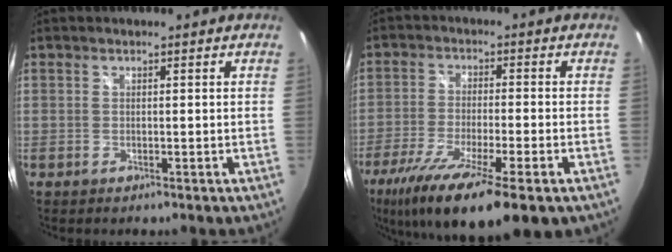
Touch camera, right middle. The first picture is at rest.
{"total": 17.2, "force": [-10.4, 3.2, 13.2], "torque": [-0.255, -0.063, -0.178]}